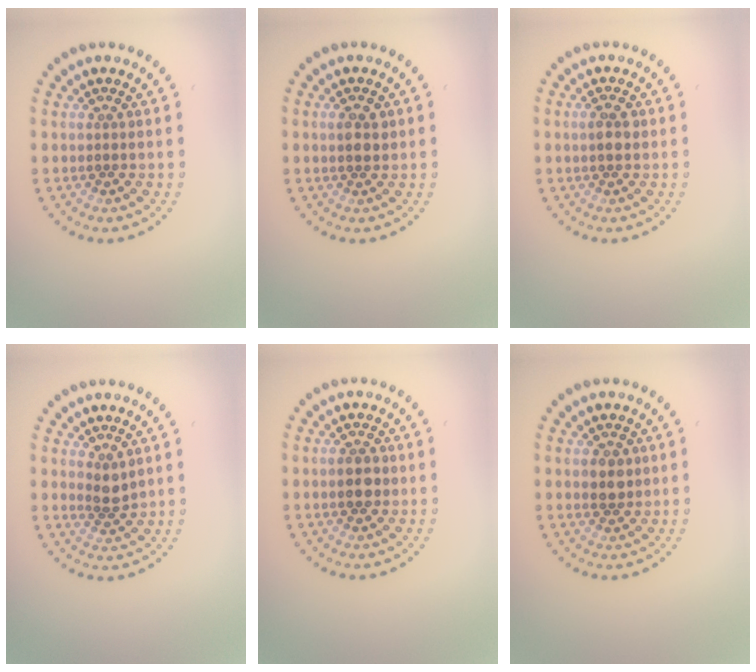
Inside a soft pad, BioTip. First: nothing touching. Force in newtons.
{"total": 1.7, "press": 1.7, "slide": 0.3}
{"total": 1.6, "press": 1.5, "slide": 0.3}
{"total": 1.8, "press": 1.4, "slide": 1.1}
{"total": 2.3, "press": 2.3, "slide": 0.1}
{"total": 2.1, "press": 2.0, "slide": 0.6}